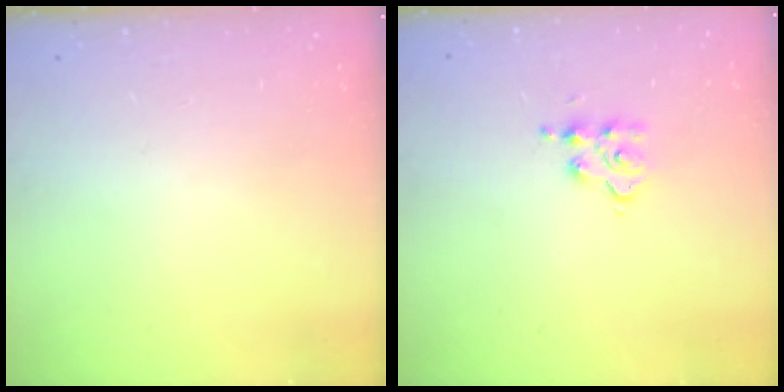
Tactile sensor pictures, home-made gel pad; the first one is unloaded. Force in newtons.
{"total": 4.8, "press": 4.8, "slide": 0.5}